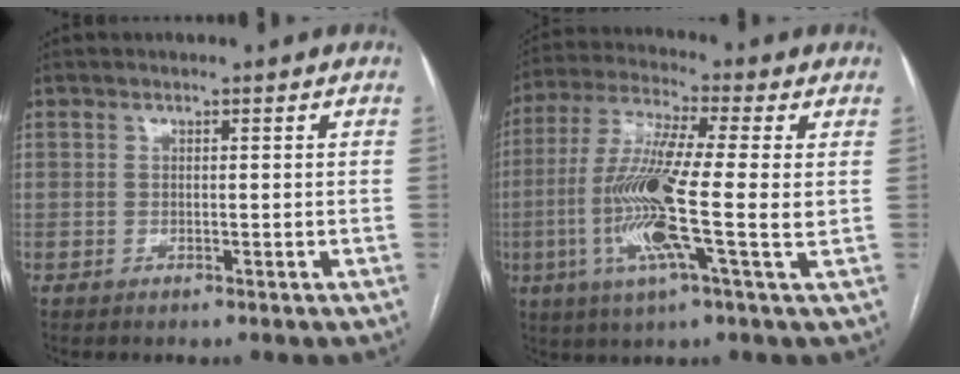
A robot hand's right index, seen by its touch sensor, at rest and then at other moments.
{"total": 14.2, "force": [-1.8, 0.0, 14.1], "torque": [-0.283, -0.010, -0.049]}